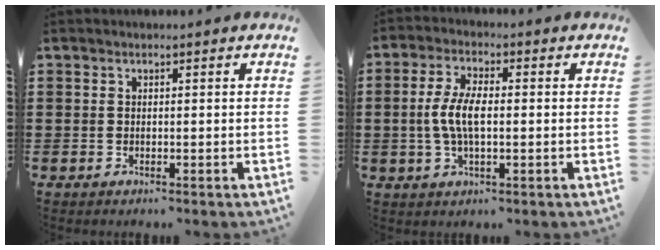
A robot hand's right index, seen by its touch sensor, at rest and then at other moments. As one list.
[{"total": 6.0, "force": [-0.5, 2.3, 5.5], "torque": [-0.125, -0.005, -0.018]}]